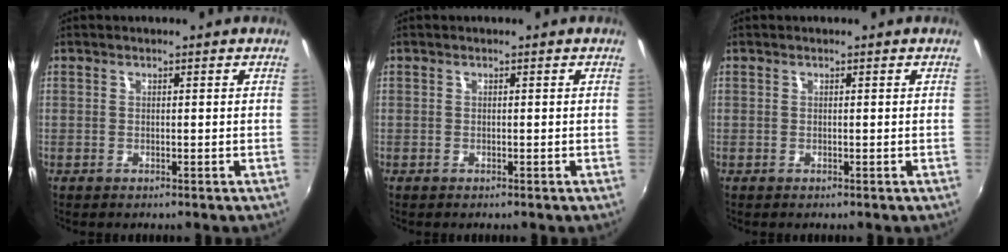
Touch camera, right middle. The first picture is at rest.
{"total": 0.0}
{"total": 0.0}